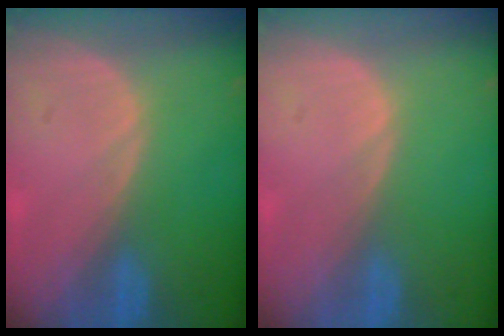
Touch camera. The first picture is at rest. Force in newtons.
{"total": 0.0}